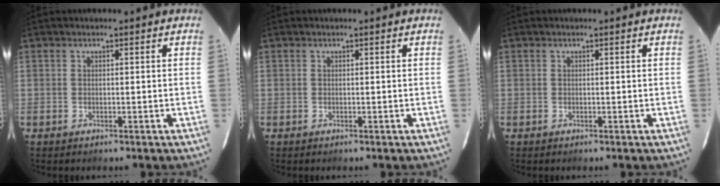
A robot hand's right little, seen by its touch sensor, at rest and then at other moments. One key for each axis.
{"total": 0.0}
{"total": 0.0}